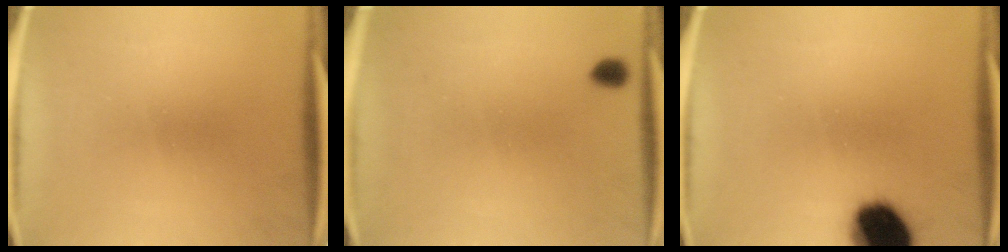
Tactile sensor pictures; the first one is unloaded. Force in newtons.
{"total": 1.3}
{"total": 16.4}